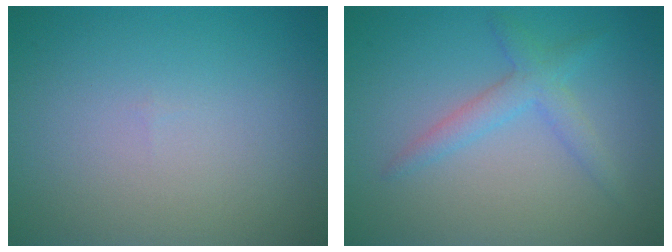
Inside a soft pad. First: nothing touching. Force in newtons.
{"total": 2.4, "press": 2.4, "slide": 0.2}